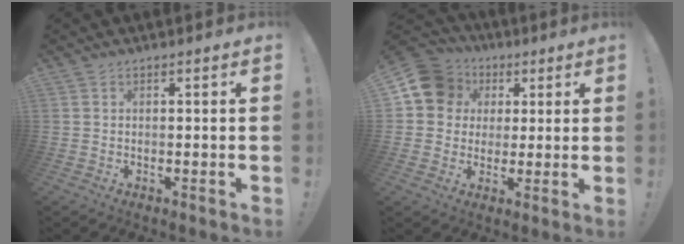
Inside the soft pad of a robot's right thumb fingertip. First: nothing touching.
{"total": 12.5, "force": [3.8, 11.0, 4.7], "torque": [-0.063, -0.004, 0.080]}